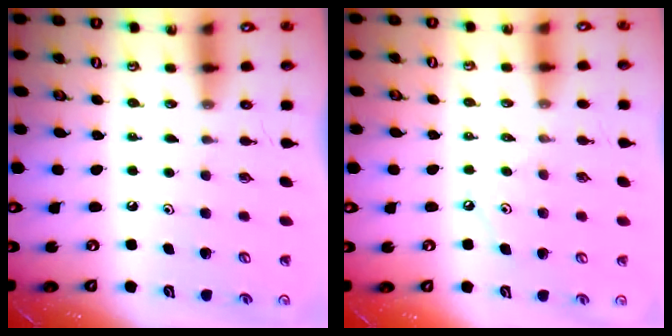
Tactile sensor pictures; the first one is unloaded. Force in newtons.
{"total": 4.2, "press": 4.2, "slide": 0.1}